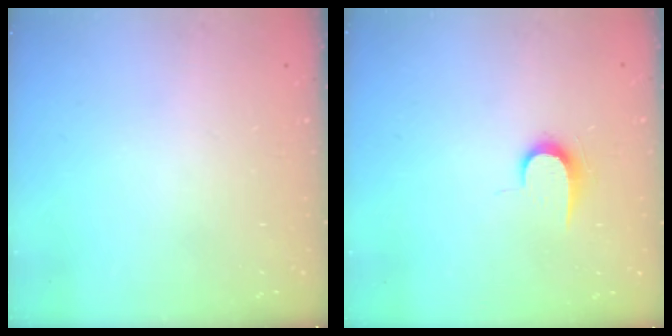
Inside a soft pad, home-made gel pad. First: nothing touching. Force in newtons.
{"total": 6.4, "press": 6.3, "slide": 0.7}